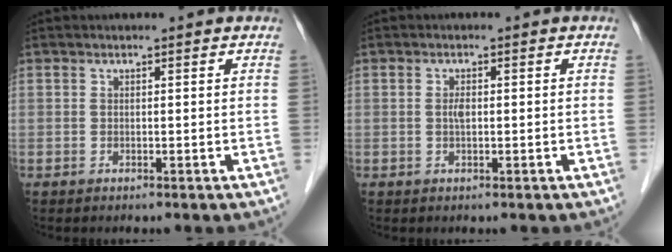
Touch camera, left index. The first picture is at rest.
{"total": 1.3, "force": [-0.2, 0.6, 1.1], "torque": [-0.023, -0.001, -0.005]}